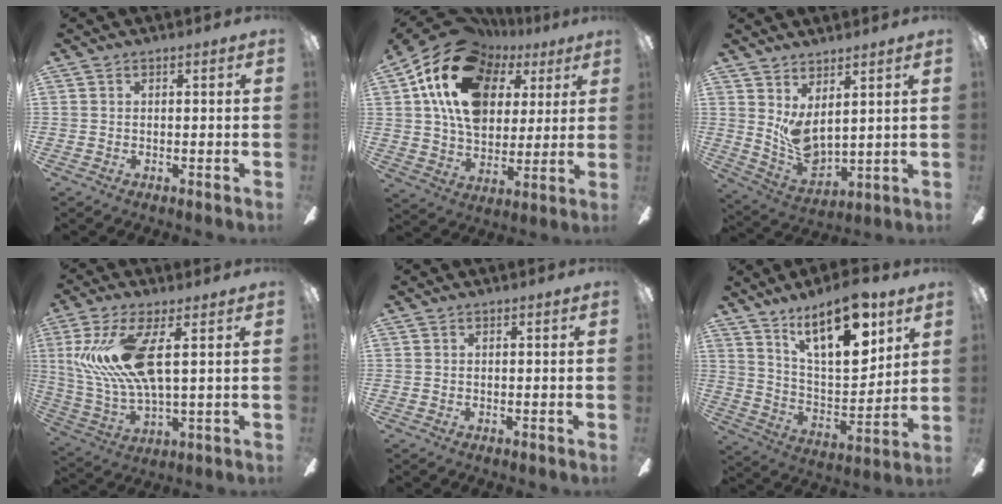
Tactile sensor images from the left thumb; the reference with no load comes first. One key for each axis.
{"total": 21.2, "fx": 9.6, "fy": 14.5, "fz": 12.2, "tx": -0.232, "ty": -0.037, "tz": 0.173}
{"total": 7.8, "fx": 3.9, "fy": 3.5, "fz": 5.8, "tx": -0.127, "ty": -0.037, "tz": 0.078}
{"total": 16.2, "fx": 4.3, "fy": 6.2, "fz": 14.3, "tx": -0.305, "ty": -0.007, "tz": 0.072}
{"total": 0.0}
{"total": 19.1, "fx": 11.8, "fy": 7.4, "fz": 13.1, "tx": -0.213, "ty": -0.063, "tz": 0.194}